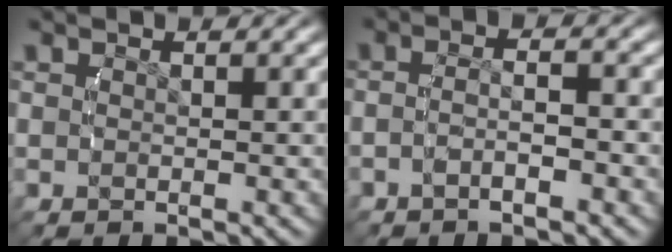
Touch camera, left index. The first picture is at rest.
{"total": 2.5, "force": [-1.3, 0.2, 2.1], "torque": [-0.037, 0.005, -0.023]}